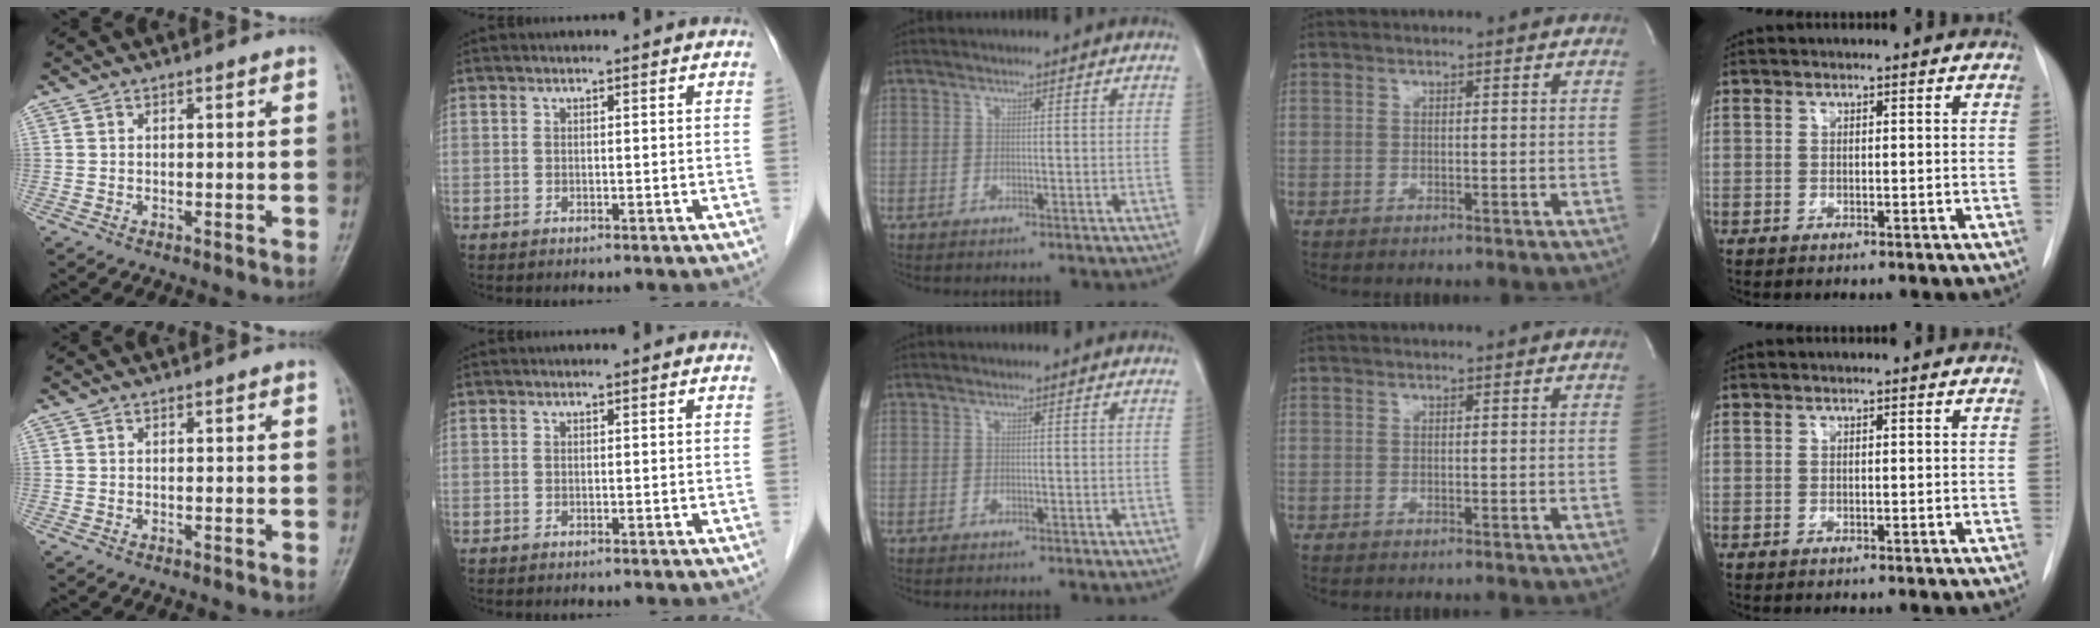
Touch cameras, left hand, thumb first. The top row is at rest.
{}